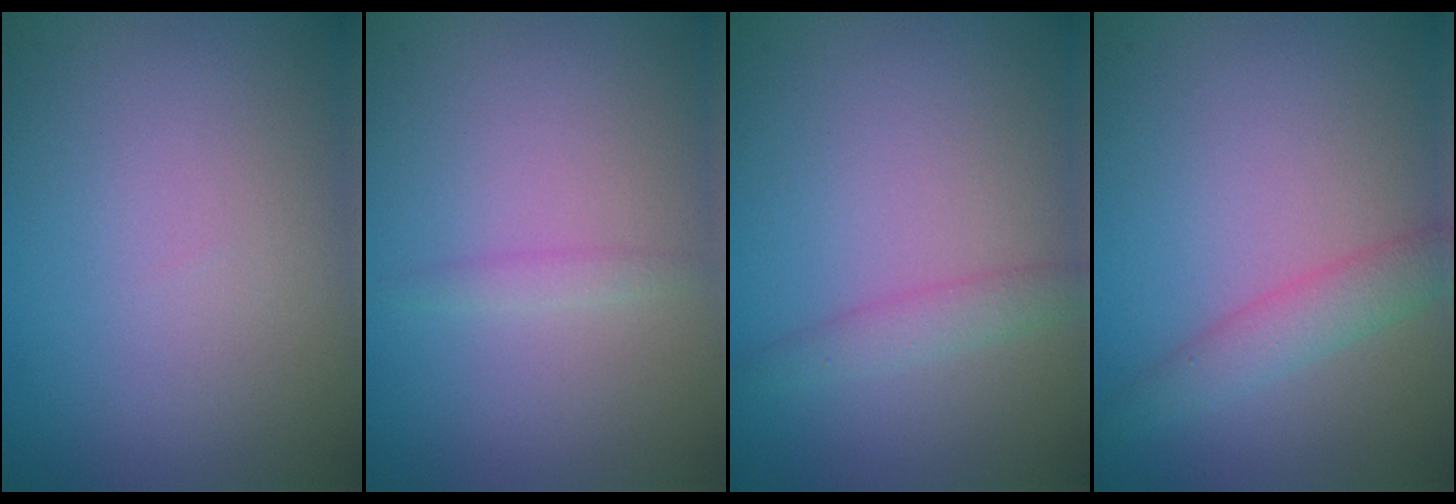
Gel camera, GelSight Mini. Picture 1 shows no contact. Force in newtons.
{"total": 0.9, "press": 0.9, "slide": 0.1}
{"total": 1.8, "press": 1.8, "slide": 0.1}
{"total": 2.7, "press": 2.7, "slide": 0.2}